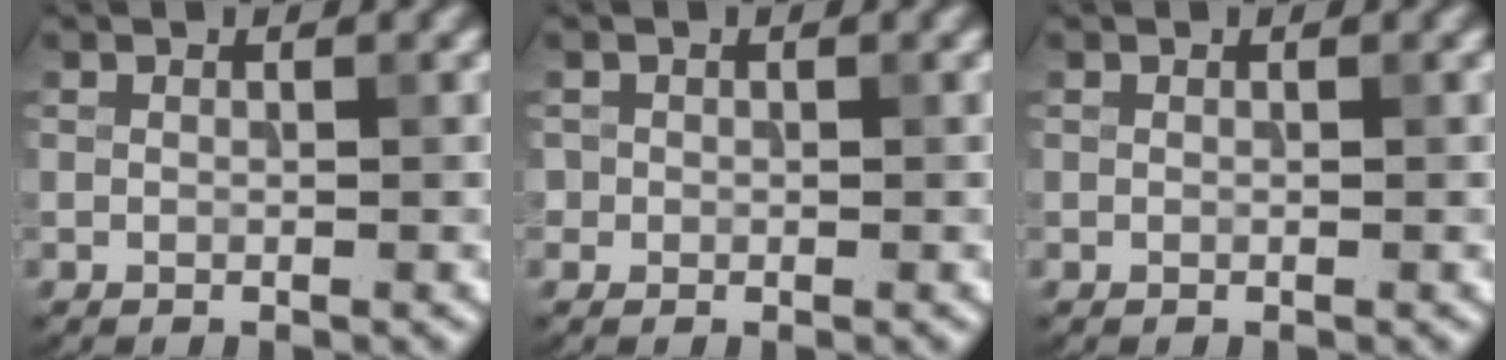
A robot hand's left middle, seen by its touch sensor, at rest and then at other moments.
{"total": 0.6, "force": [0.0, 0.6, 0.0], "torque": [0.008, -0.003, -0.003]}
{"total": 0.0}